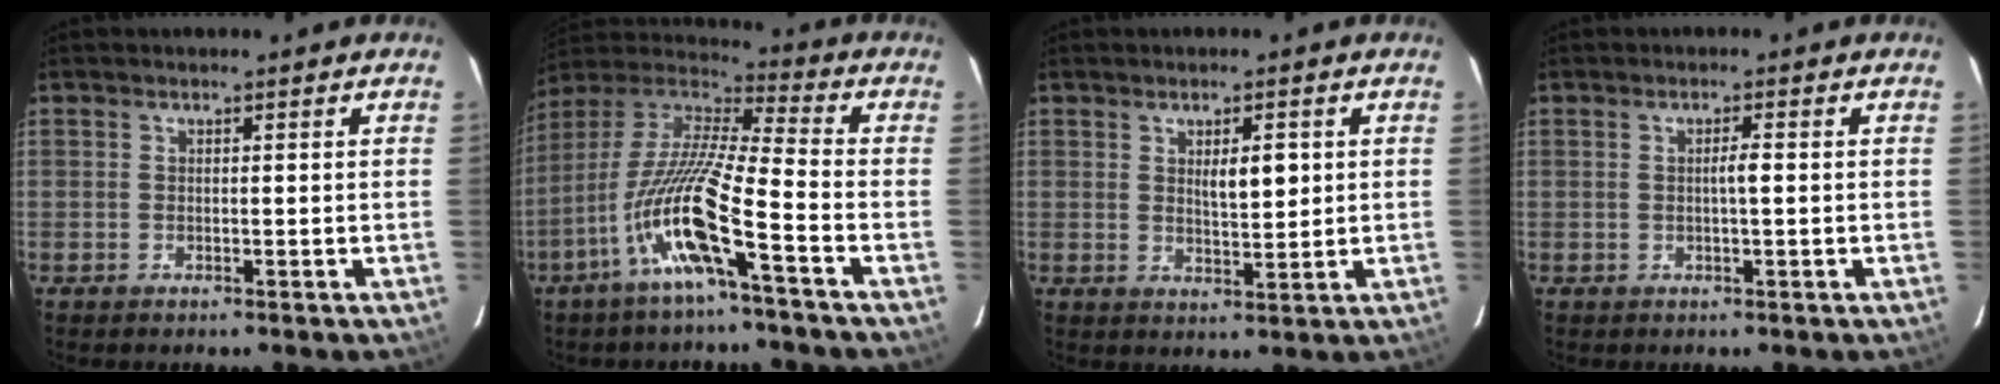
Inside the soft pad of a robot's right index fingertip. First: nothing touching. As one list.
[{"total": 15.1, "force": [-6.7, 0.3, 13.6], "torque": [-0.280, -0.006, -0.135]}, {"total": 4.1, "force": [1.1, 1.3, 3.7], "torque": [-0.060, -0.002, 0.020]}, {"total": 1.5, "force": [-0.1, 0.0, 1.5], "torque": [-0.027, 0.002, -0.001]}]